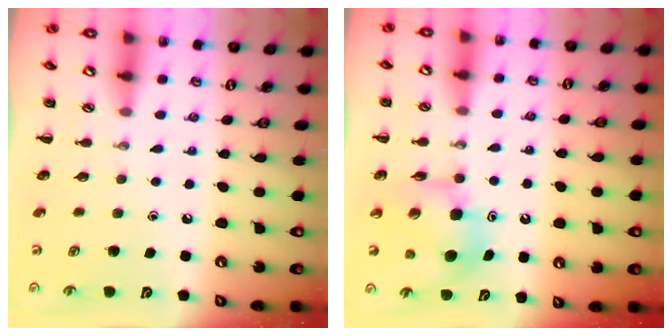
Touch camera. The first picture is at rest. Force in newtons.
{"total": 7.4, "press": 7.3, "slide": 1.5}